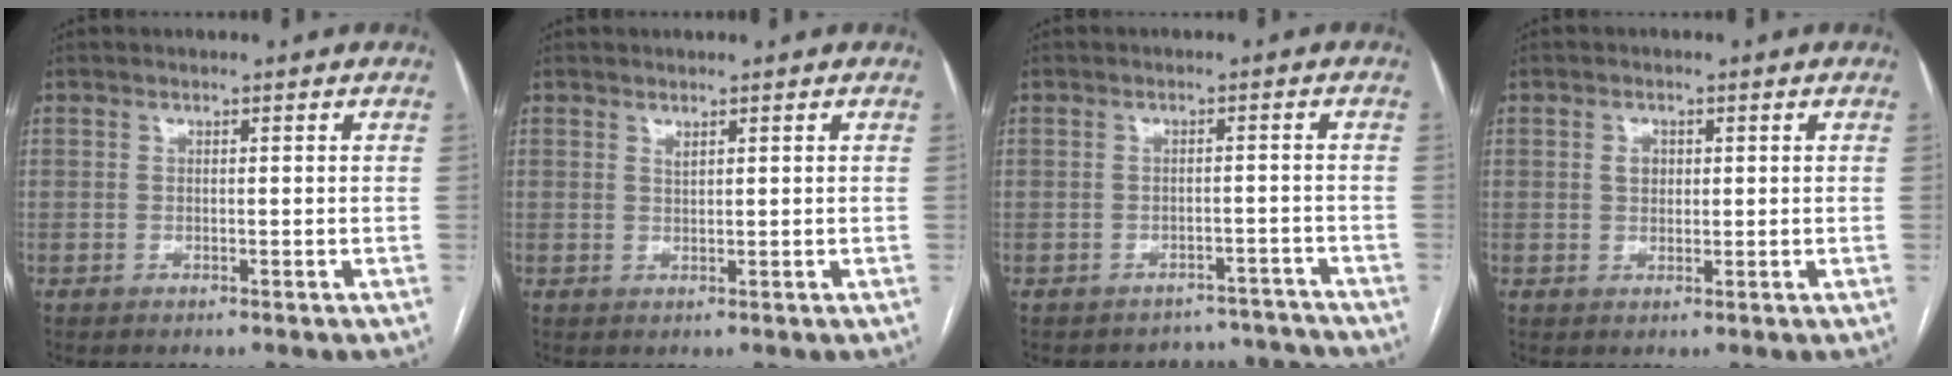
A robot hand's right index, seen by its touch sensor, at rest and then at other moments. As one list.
[{"total": 0.7, "force": [0.6, 0.1, 0.4], "torque": [-0.011, -0.004, 0.013]}, {"total": 6.3, "force": [-5.9, 1.5, -1.5], "torque": [0.025, 0.029, -0.071]}, {"total": 1.8, "force": [0.4, 1.4, 1.0], "torque": [-0.018, 0.003, 0.008]}]